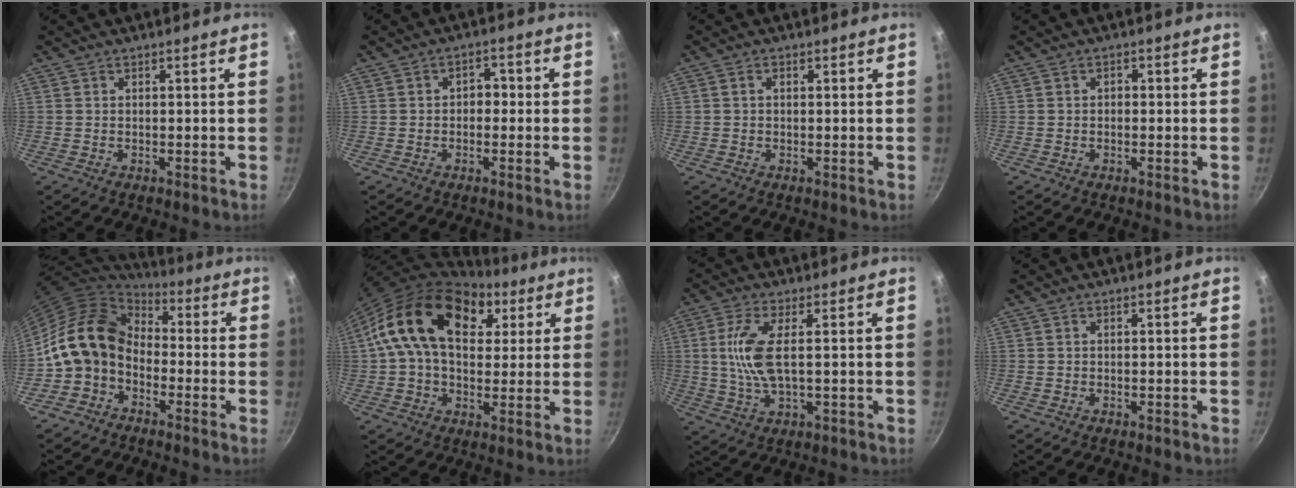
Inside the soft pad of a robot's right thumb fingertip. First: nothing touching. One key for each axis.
{"total": 3.1, "fx": -0.3, "fy": 2.3, "fz": 2.0, "tx": -0.007, "ty": 0.011, "tz": -0.010}
{"total": 1.1, "fx": 0.3, "fy": 0.8, "fz": 0.7, "tx": -0.012, "ty": 0.006, "tz": 0.004}
{"total": 1.2, "fx": -0.1, "fy": 0.9, "fz": 0.7, "tx": -0.010, "ty": 0.006, "tz": -0.002}
{"total": 12.7, "fx": -2.2, "fy": 10.0, "fz": 7.4, "tx": -0.104, "ty": 0.044, "tz": -0.061}
{"total": 20.7, "fx": 6.8, "fy": 13.5, "fz": 14.2, "tx": -0.220, "ty": 0.008, "tz": 0.100}
{"total": 8.5, "fx": 1.0, "fy": 2.8, "fz": 8.0, "tx": -0.177, "ty": -0.002, "tz": 0.021}
{"total": 0.0}